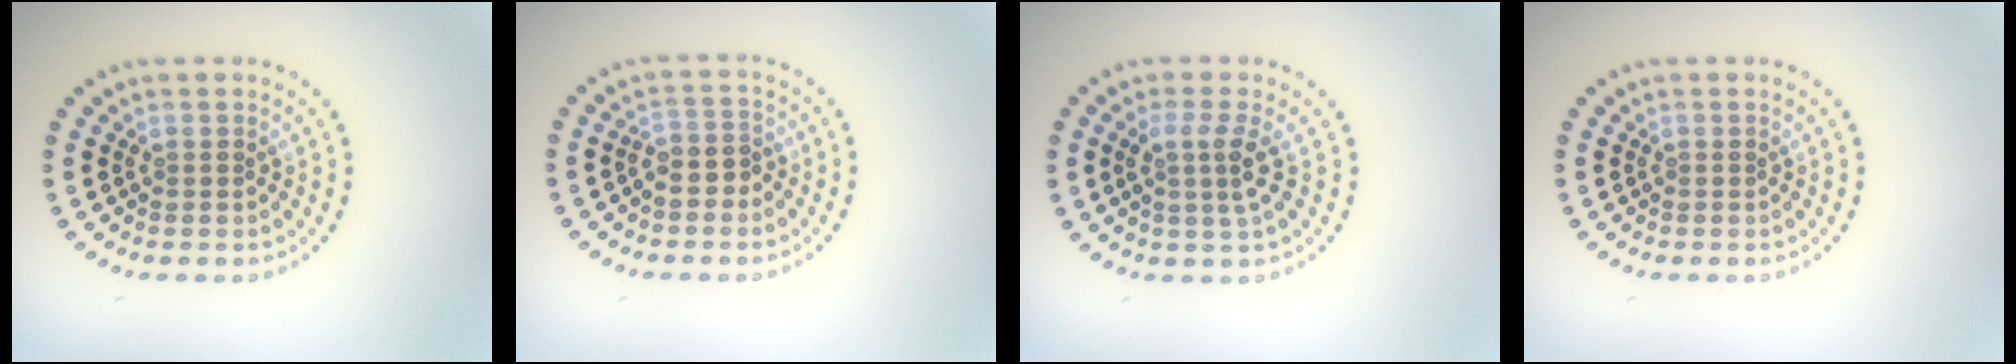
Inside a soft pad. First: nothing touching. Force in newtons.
{"total": 1.6, "press": 1.4, "slide": 0.7}
{"total": 2.4, "press": 1.9, "slide": 1.5}
{"total": 0.0}